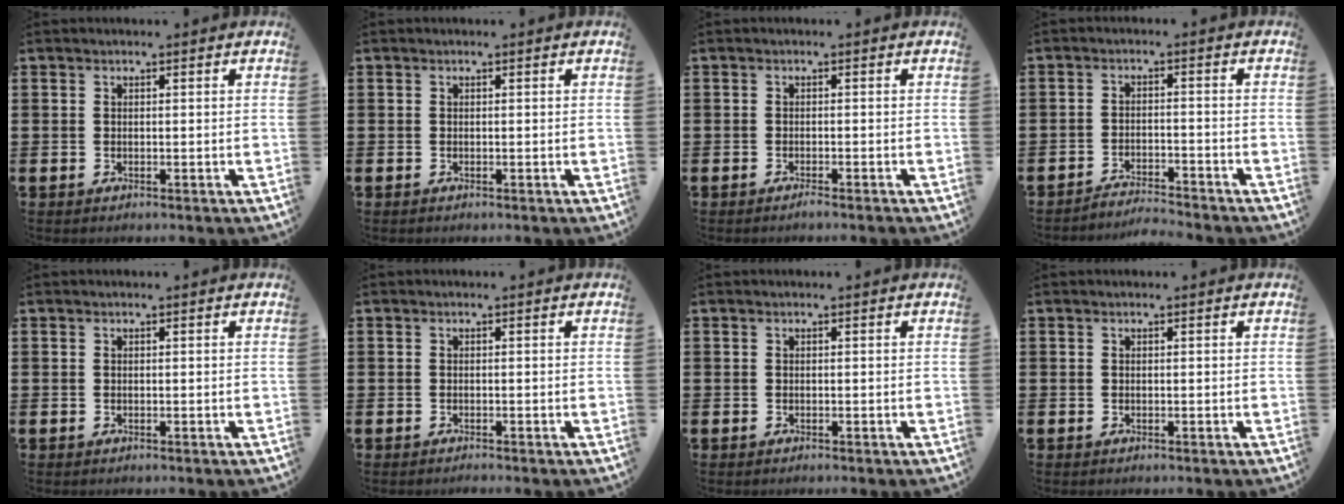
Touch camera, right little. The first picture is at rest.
{"total": 0.0}
{"total": 0.8, "force": [-0.7, -0.1, 0.4], "torque": [-0.006, -0.004, -0.013]}
{"total": 2.8, "force": [-2.8, -0.2, -0.1], "torque": [-0.003, 0.003, -0.061]}
{"total": 0.0}
{"total": 0.0}
{"total": 0.0}
{"total": 0.0}